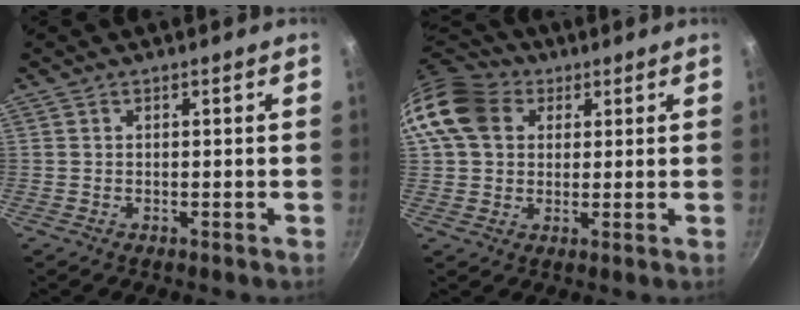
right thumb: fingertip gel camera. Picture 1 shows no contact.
{"total": 13.2, "force": [4.2, 10.4, 6.9], "torque": [-0.119, 0.016, 0.062]}